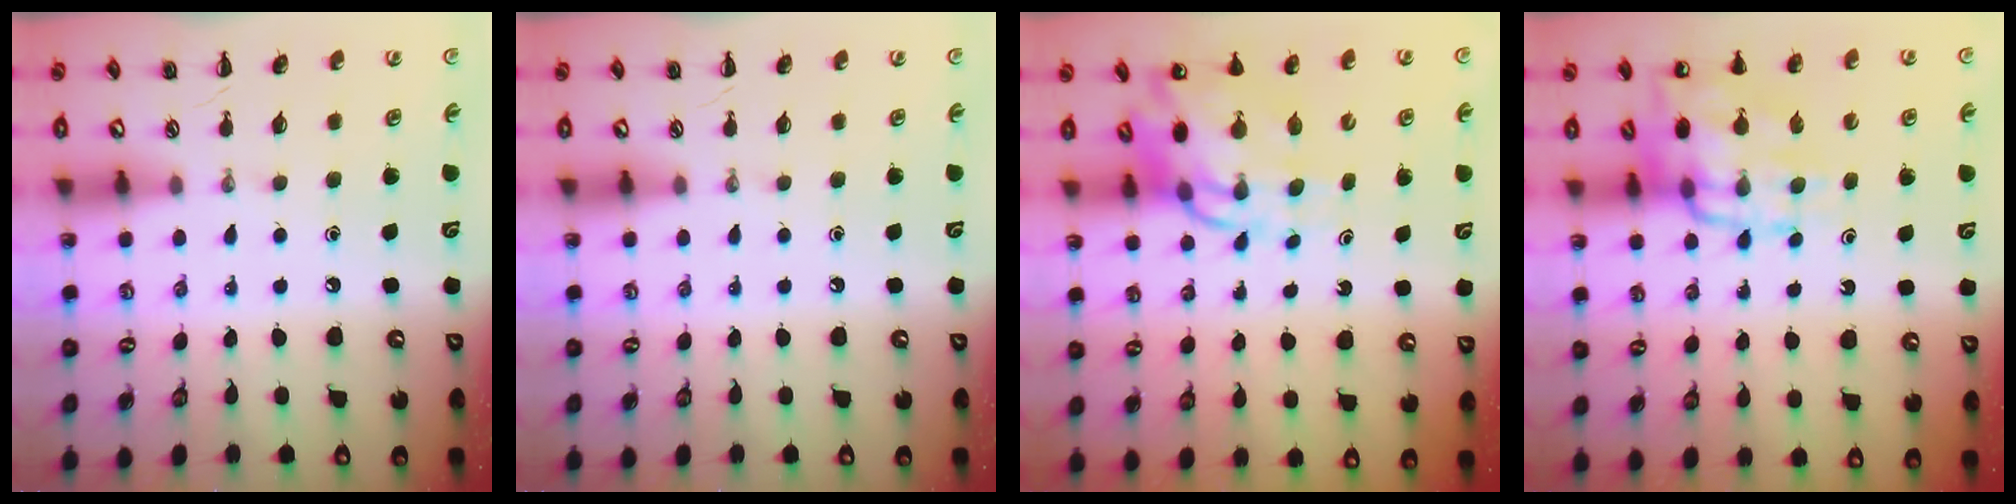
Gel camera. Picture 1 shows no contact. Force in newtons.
{"total": 0.0}
{"total": 11.2, "press": 10.7, "slide": 3.3}
{"total": 15.2, "press": 14.8, "slide": 3.3}